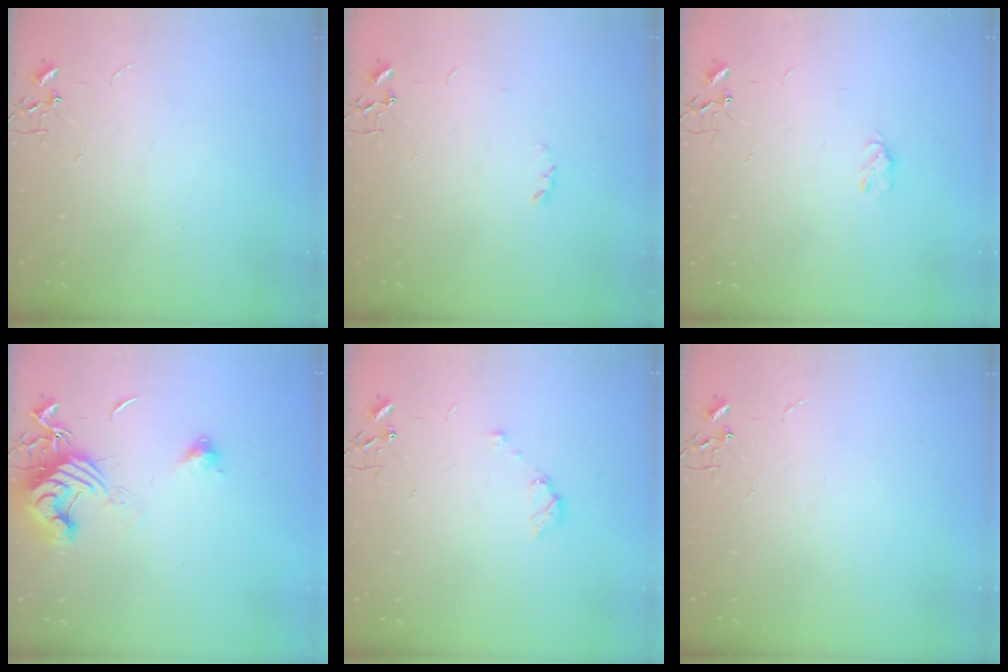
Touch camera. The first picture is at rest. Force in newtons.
{"total": 2.8, "press": 2.7, "slide": 0.5}
{"total": 4.5, "press": 4.4, "slide": 0.7}
{"total": 13.8, "press": 13.7, "slide": 1.7}
{"total": 6.8, "press": 6.8, "slide": 0.9}
{"total": 0.0}